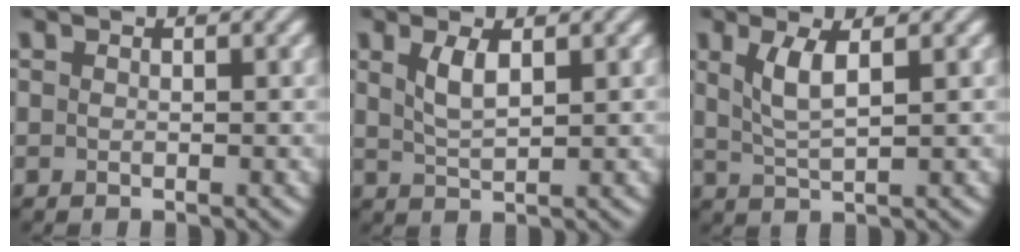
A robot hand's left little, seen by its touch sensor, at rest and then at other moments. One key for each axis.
{"total": 2.5, "fx": 1.1, "fy": 0.9, "fz": 2.1, "tx": -0.046, "ty": -0.001, "tz": 0.025}
{"total": 3.1, "fx": 1.2, "fy": 0.8, "fz": 2.8, "tx": -0.061, "ty": -0.003, "tz": 0.027}